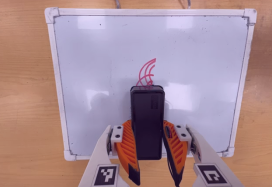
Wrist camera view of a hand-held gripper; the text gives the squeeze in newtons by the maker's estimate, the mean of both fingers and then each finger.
{"total": 8.9, "left": 7.2, "right": 10.5}